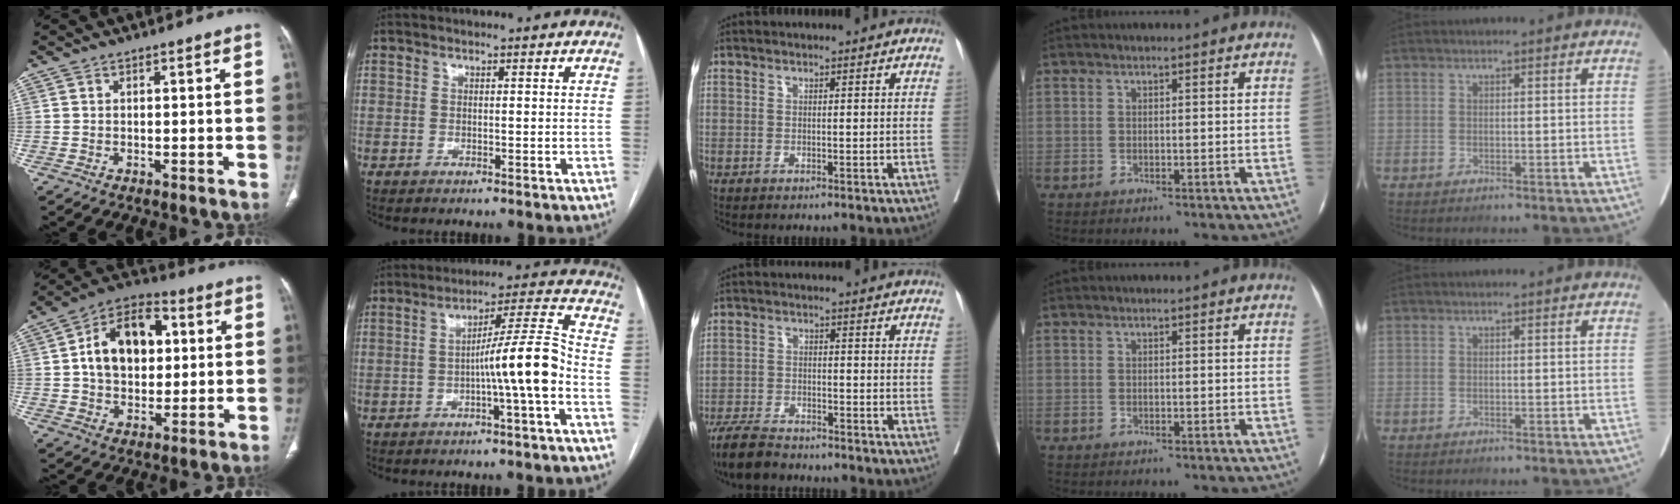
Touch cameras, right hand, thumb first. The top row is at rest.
{"thumb": {"total": 15.3, "force": [2.5, 10.3, 11.1], "torque": [-0.148, 0.014, 0.034]}, "index": {"total": 9.8, "force": [-2.8, -0.8, 9.3], "torque": [-0.146, 0.021, -0.045]}, "middle": {"total": 7.4, "force": [-6.6, 1.4, 3.0], "torque": [-0.055, -0.021, -0.120]}}